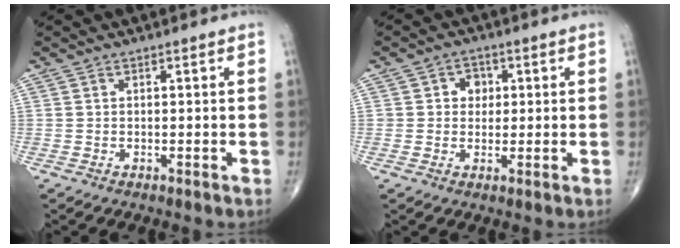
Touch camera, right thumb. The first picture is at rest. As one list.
[{"total": 3.7, "force": [0.8, 3.3, 1.6], "torque": [0.004, 0.004, 0.007]}]